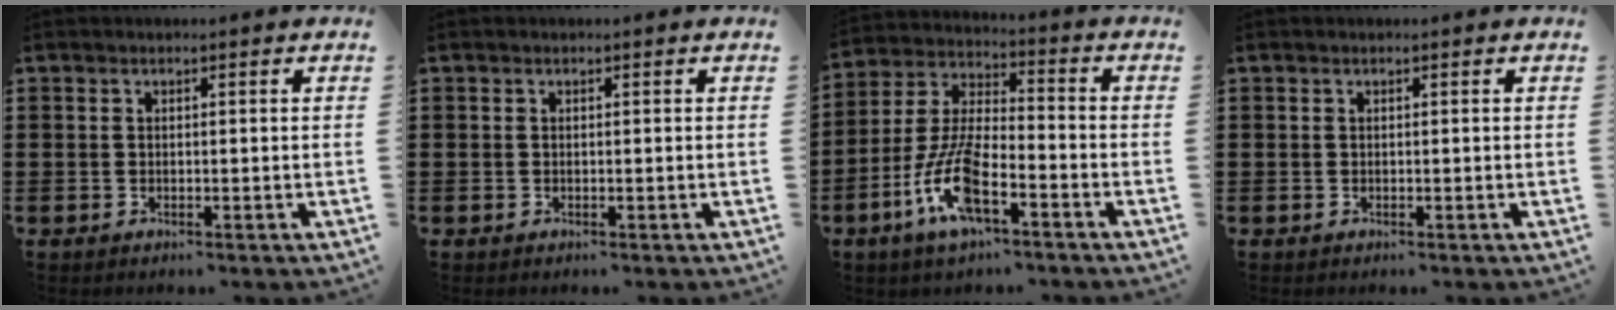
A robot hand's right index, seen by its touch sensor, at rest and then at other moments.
{"total": 0.0}
{"total": 10.5, "force": [-5.2, 3.2, 8.5], "torque": [-0.201, -0.010, -0.102]}
{"total": 0.0}